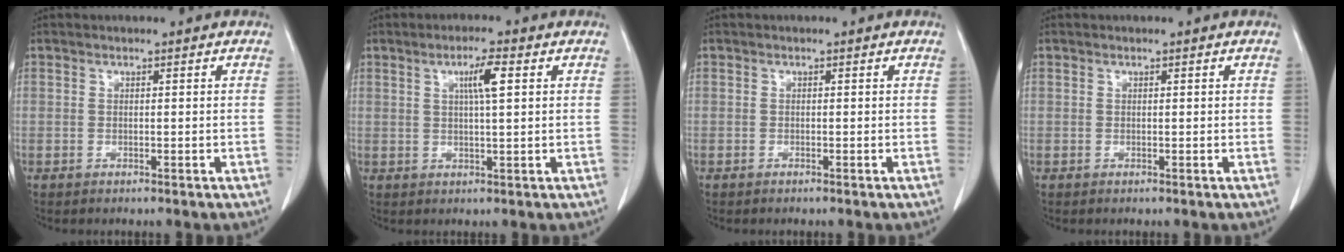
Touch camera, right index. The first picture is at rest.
{"total": 4.3, "force": [1.4, 0.1, 4.0], "torque": [-0.069, 0.001, 0.023]}
{"total": 0.0}
{"total": 0.0}